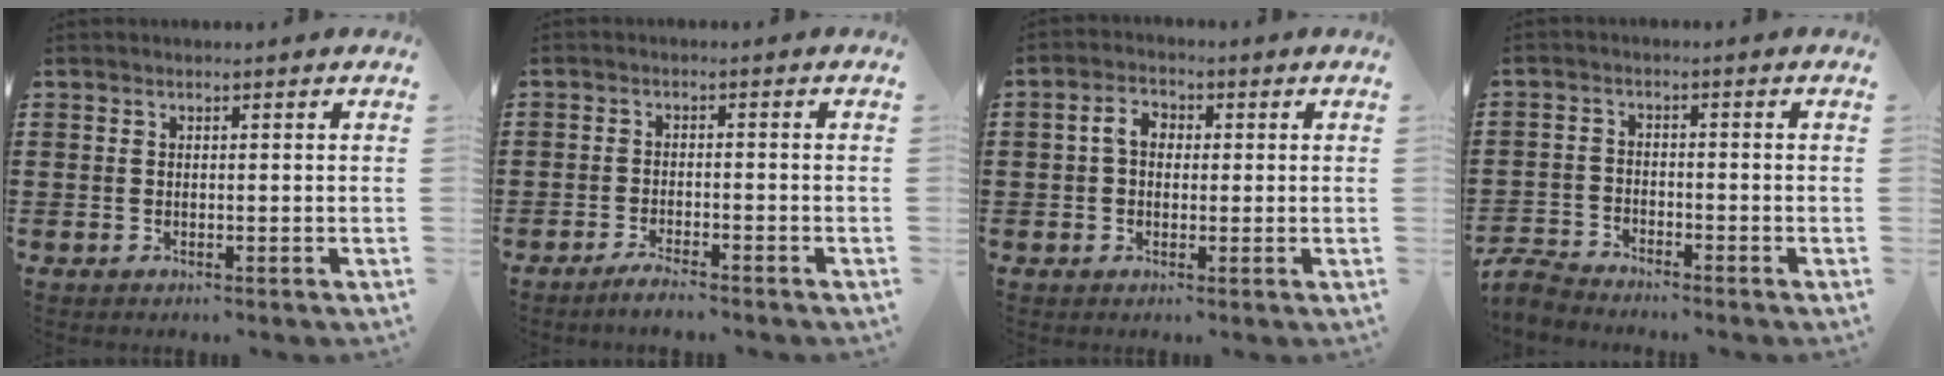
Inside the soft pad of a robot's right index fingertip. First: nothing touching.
{"total": 2.4, "force": [-2.3, -0.1, 0.8], "torque": [-0.015, 0.002, -0.045]}
{"total": 3.7, "force": [0.1, 2.6, 2.7], "torque": [-0.057, 0.013, -0.001]}
{"total": 3.4, "force": [-3.4, 0.5, 0.3], "torque": [-0.025, -0.003, -0.075]}